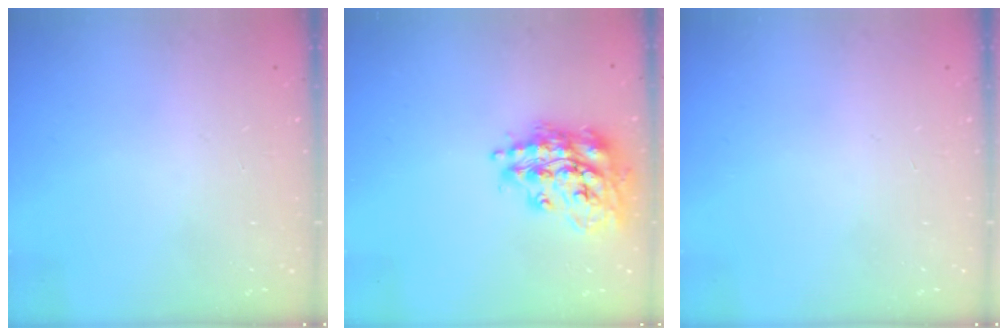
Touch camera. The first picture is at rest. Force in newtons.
{"total": 17.7, "press": 17.6, "slide": 1.5}
{"total": 0.0}